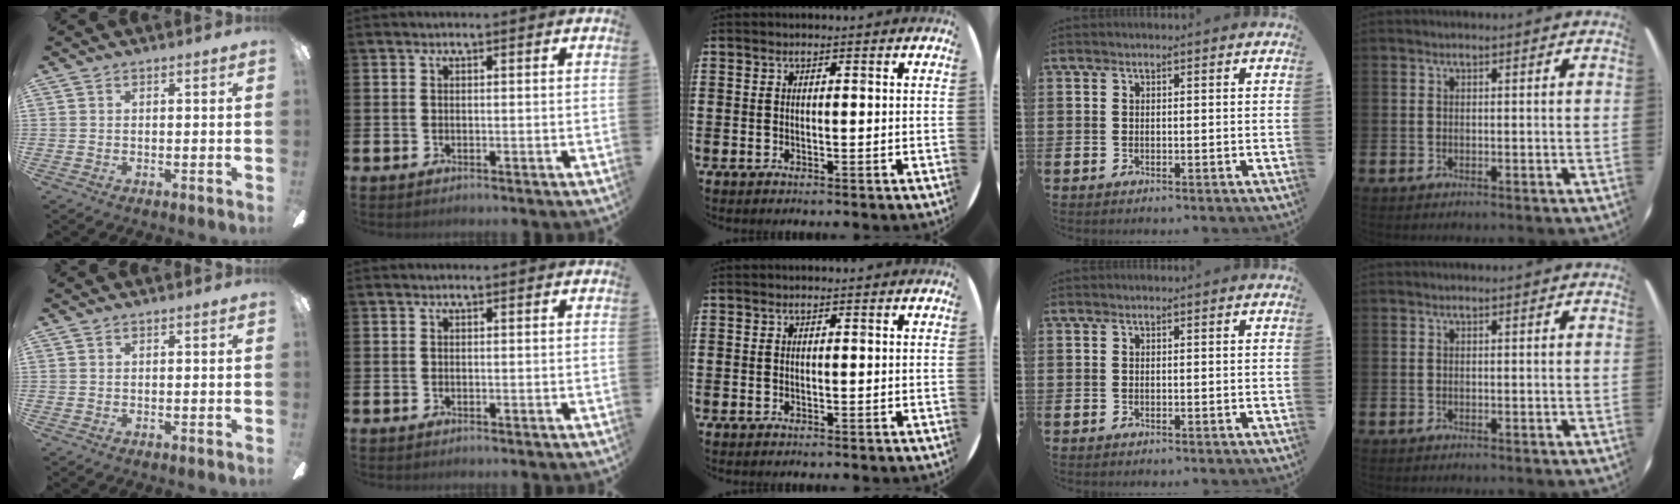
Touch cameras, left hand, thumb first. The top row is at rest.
{}